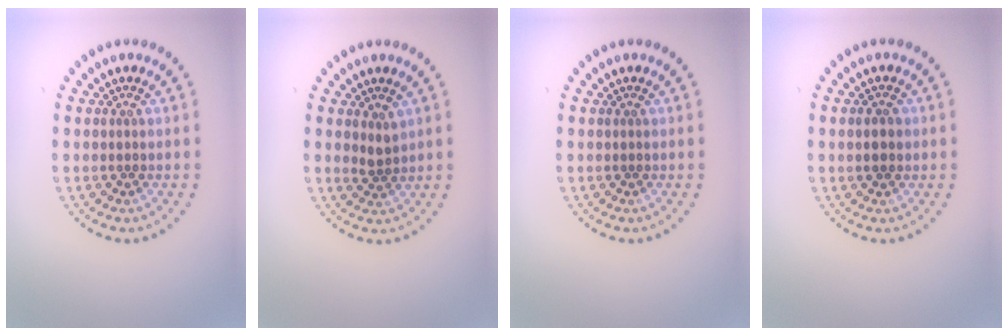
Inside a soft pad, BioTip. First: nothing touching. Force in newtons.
{"total": 1.3, "press": 1.0, "slide": 0.9}
{"total": 0.0}
{"total": 1.4, "press": 1.4, "slide": 0.0}